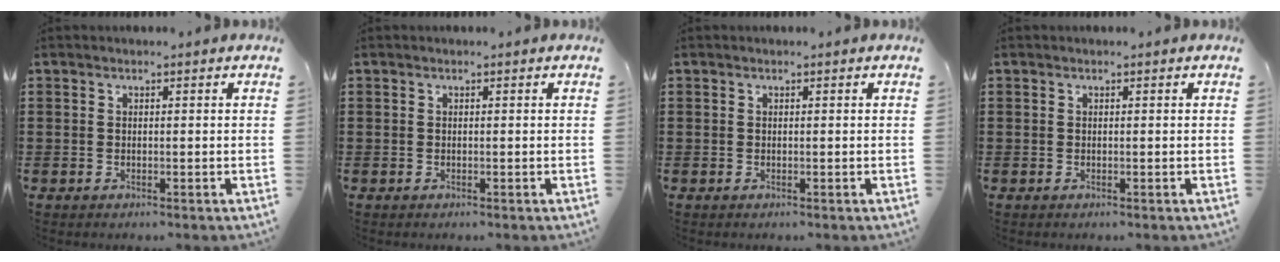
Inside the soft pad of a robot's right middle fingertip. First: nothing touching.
{"total": 0.0}
{"total": 0.0}
{"total": 0.0}